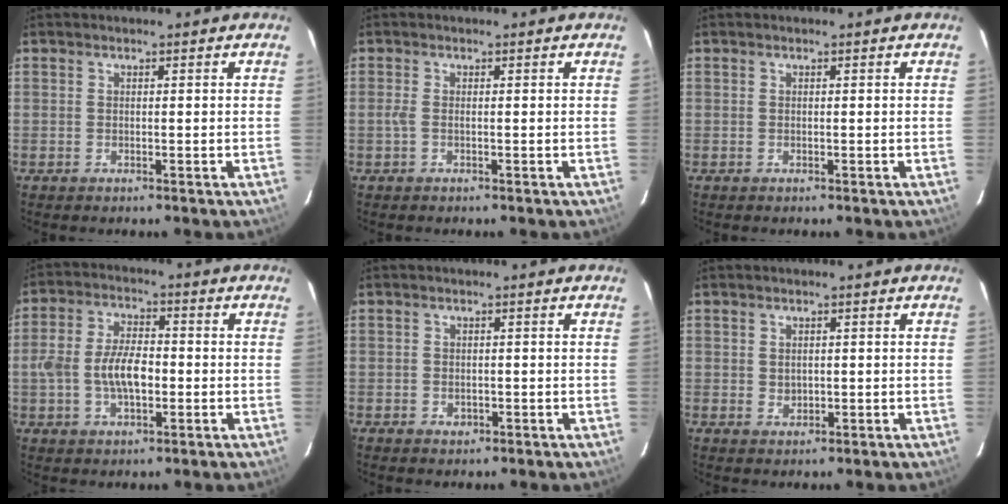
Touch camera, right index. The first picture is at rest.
{"total": 1.3, "force": [-0.2, 0.2, 1.3], "torque": [-0.027, 0.000, -0.006]}
{"total": 0.0}
{"total": 8.7, "force": [-1.5, 4.5, 7.3], "torque": [-0.145, 0.009, -0.026]}
{"total": 1.6, "force": [-0.7, 1.3, 0.5], "torque": [-0.007, -0.003, -0.009]}
{"total": 1.8, "force": [0.3, 1.5, 0.9], "torque": [-0.013, 0.002, 0.009]}